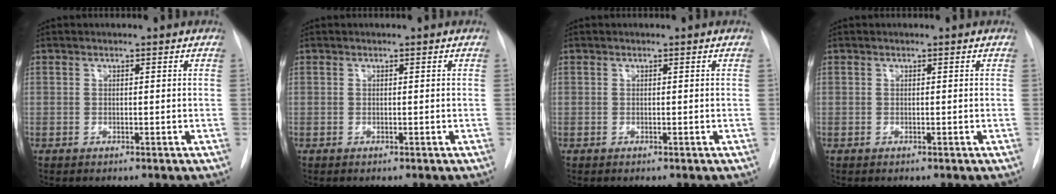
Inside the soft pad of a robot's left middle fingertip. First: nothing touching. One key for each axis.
{"total": 0.0}
{"total": 0.0}
{"total": 0.0}